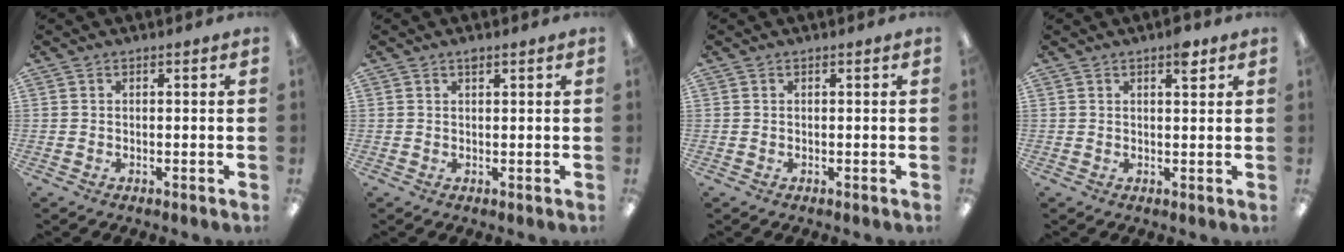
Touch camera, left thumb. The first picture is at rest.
{"total": 1.2, "force": [0.9, 0.3, 0.7], "torque": [-0.017, 0.001, 0.016]}
{"total": 0.0}
{"total": 3.7, "force": [2.4, 1.4, 2.5], "torque": [-0.023, -0.011, 0.034]}